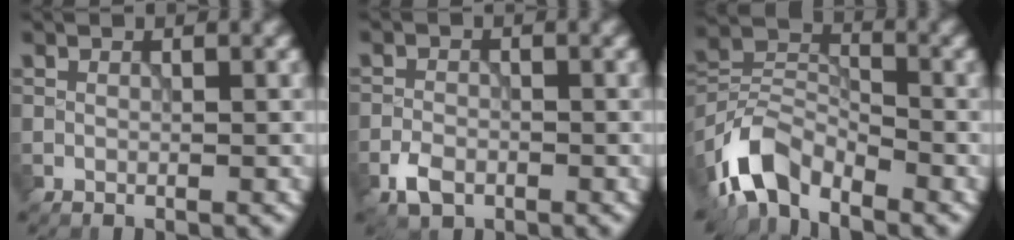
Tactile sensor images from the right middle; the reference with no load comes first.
{"total": 2.6, "force": [-1.6, 1.6, 1.4], "torque": [-0.027, -0.001, -0.035]}
{"total": 6.8, "force": [-4.9, 3.2, 3.5], "torque": [-0.063, 0.000, -0.109]}